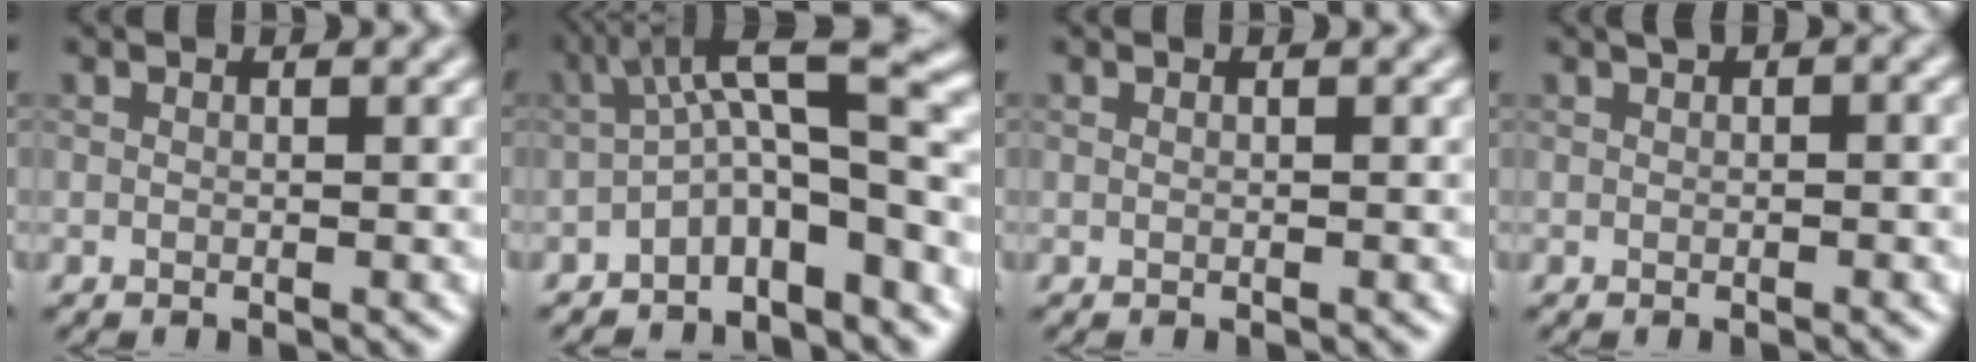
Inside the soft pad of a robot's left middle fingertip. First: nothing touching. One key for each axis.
{"total": 7.1, "fx": -2.6, "fy": 1.9, "fz": 6.3, "tx": -0.096, "ty": 0.021, "tz": -0.056}
{"total": 0.0}
{"total": 1.3, "fx": 0.5, "fy": 0.6, "fz": 1.1, "tx": -0.010, "ty": 0.008, "tz": 0.008}